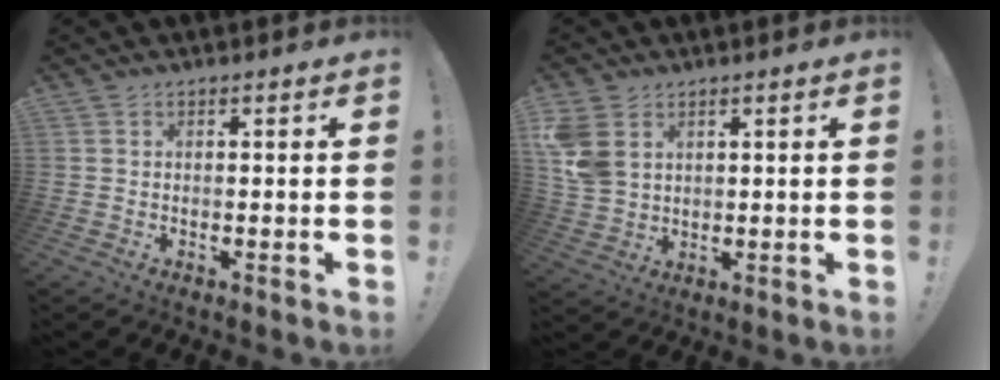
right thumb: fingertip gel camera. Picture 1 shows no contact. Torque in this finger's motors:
{"motor_torque": [0.65, 2.16, 0.72, 0.25, 0.07]}